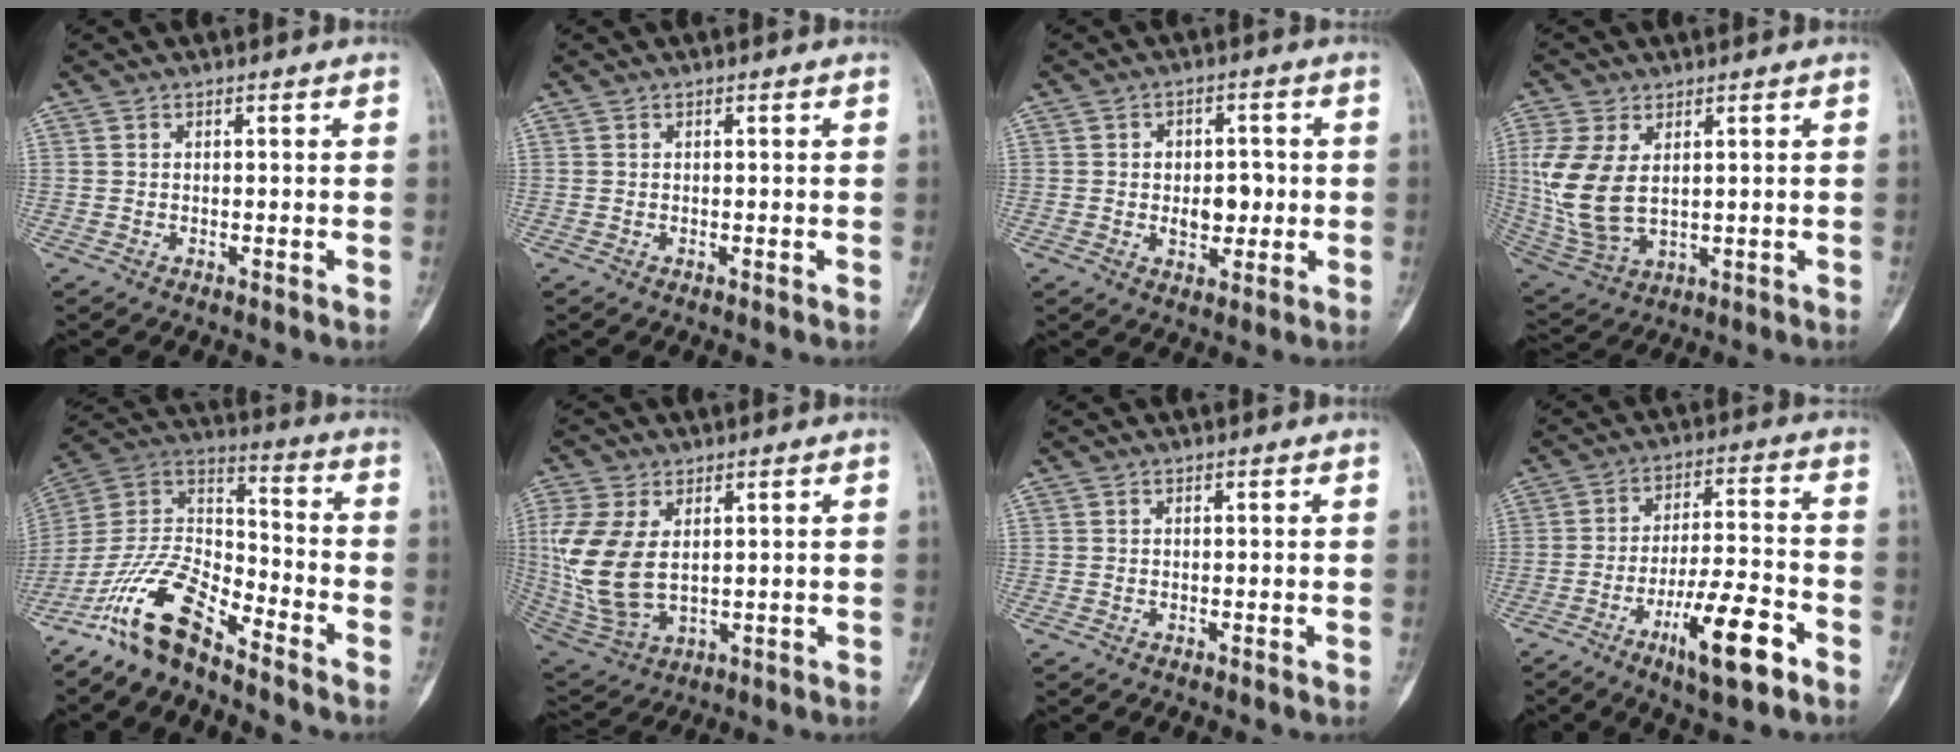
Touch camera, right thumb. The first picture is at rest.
{"total": 0.0}
{"total": 6.2, "force": [-0.4, 4.3, 4.3], "torque": [-0.032, 0.007, -0.002]}
{"total": 12.2, "force": [2.1, 7.2, 9.6], "torque": [-0.214, -0.011, 0.057]}
{"total": 14.6, "force": [-10.9, 4.9, 8.5], "torque": [-0.155, 0.083, -0.214]}
{"total": 13.9, "force": [2.2, 8.2, 10.9], "torque": [-0.244, -0.012, 0.059]}
{"total": 0.0}
{"total": 12.7, "force": [-6.6, 3.0, 10.4], "torque": [-0.175, 0.035, -0.106]}